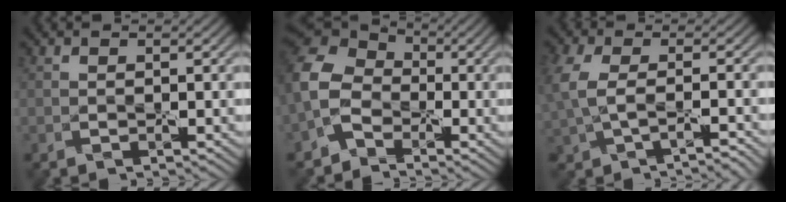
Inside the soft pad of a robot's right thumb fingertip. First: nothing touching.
{"total": 6.8, "force": [-3.0, 5.4, 2.7], "torque": [-0.082, -0.004, -0.081]}
{"total": 4.0, "force": [-0.6, 1.9, 3.5], "torque": [-0.099, -0.007, -0.010]}